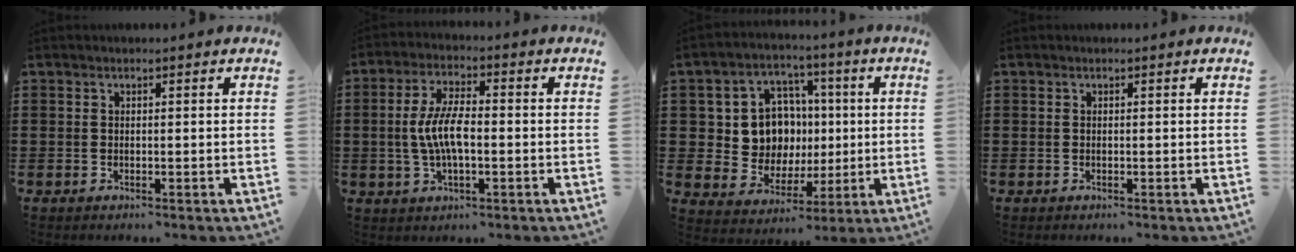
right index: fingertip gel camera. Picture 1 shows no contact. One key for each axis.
{"total": 7.1, "fx": -0.7, "fy": 2.5, "fz": 6.7, "tx": -0.144, "ty": -0.004, "tz": -0.020}
{"total": 10.1, "fx": 1.2, "fy": 8.8, "fz": 4.8, "tx": -0.104, "ty": 0.013, "tz": 0.030}
{"total": 0.0}